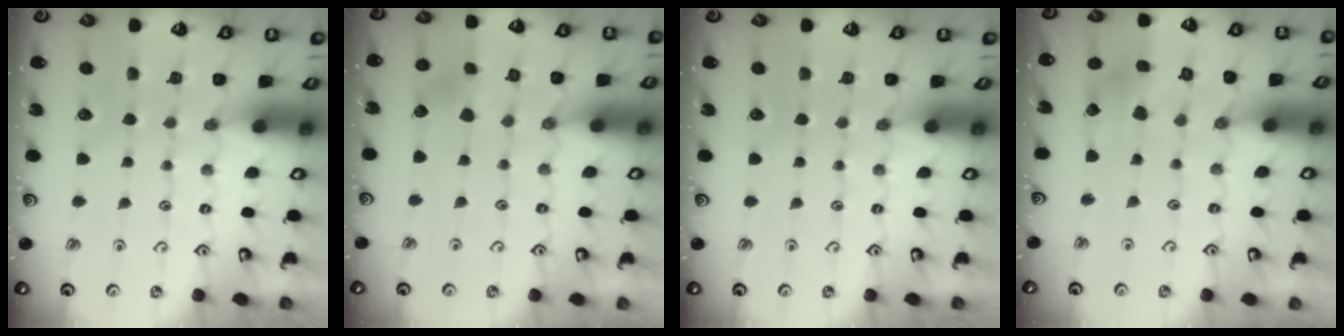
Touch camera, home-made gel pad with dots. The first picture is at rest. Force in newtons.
{"total": 5.6, "press": 5.6, "slide": 0.3}
{"total": 0.0}
{"total": 5.7, "press": 5.7, "slide": 0.6}